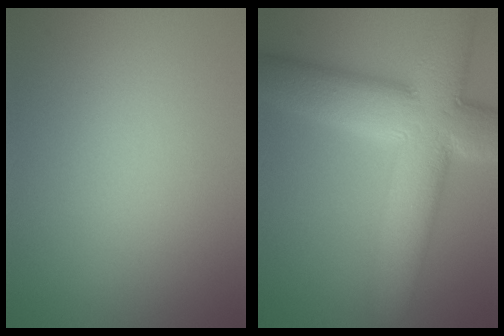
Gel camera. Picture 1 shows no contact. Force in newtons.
{"total": 12.7, "press": 12.6, "slide": 1.0}